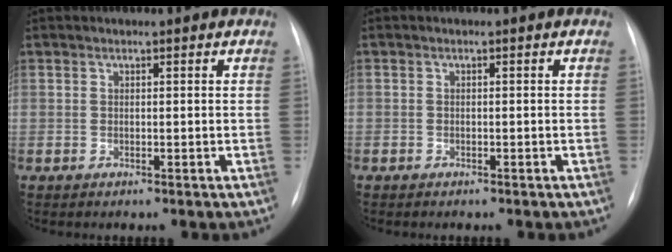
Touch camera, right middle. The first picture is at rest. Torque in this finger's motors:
{"motor_torque": [1.07, -1.07, -0.19, -0.21]}